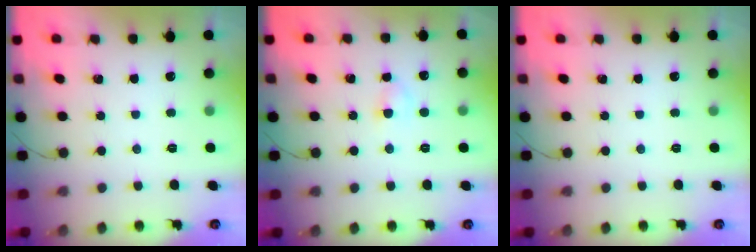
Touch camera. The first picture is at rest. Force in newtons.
{"total": 2.6, "press": 2.4, "slide": 1.1}
{"total": 0.0}